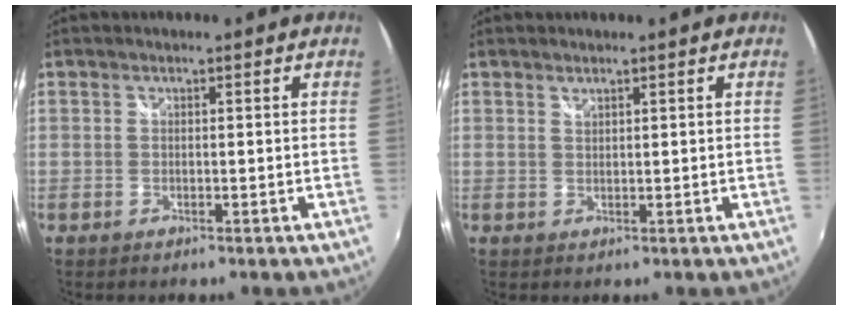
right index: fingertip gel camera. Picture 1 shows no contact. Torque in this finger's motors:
{"motor_torque": [-0.10, 0.11, -0.05, 0.00]}